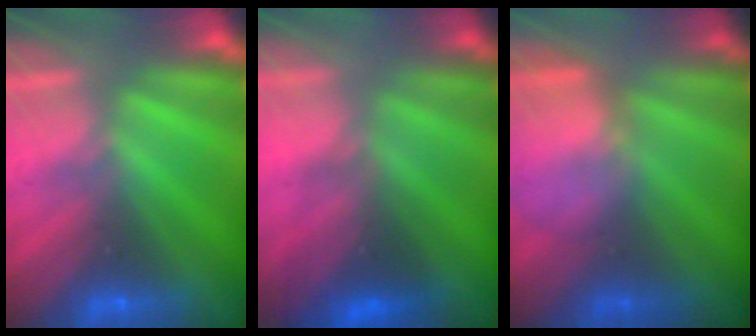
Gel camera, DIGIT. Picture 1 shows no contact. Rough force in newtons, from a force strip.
{"total": 2.1}
{"total": 3.7}